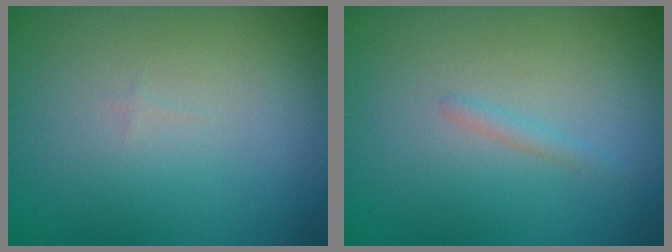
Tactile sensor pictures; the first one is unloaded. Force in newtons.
{"total": 0.7, "press": 0.7, "slide": 0.0}